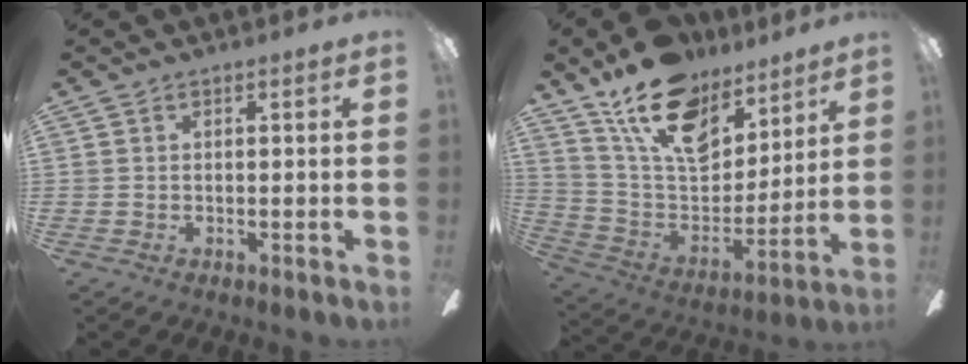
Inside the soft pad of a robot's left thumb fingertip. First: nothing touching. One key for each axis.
{"total": 19.5, "fx": 13.1, "fy": 10.8, "fz": 9.6, "tx": -0.175, "ty": -0.073, "tz": 0.239}